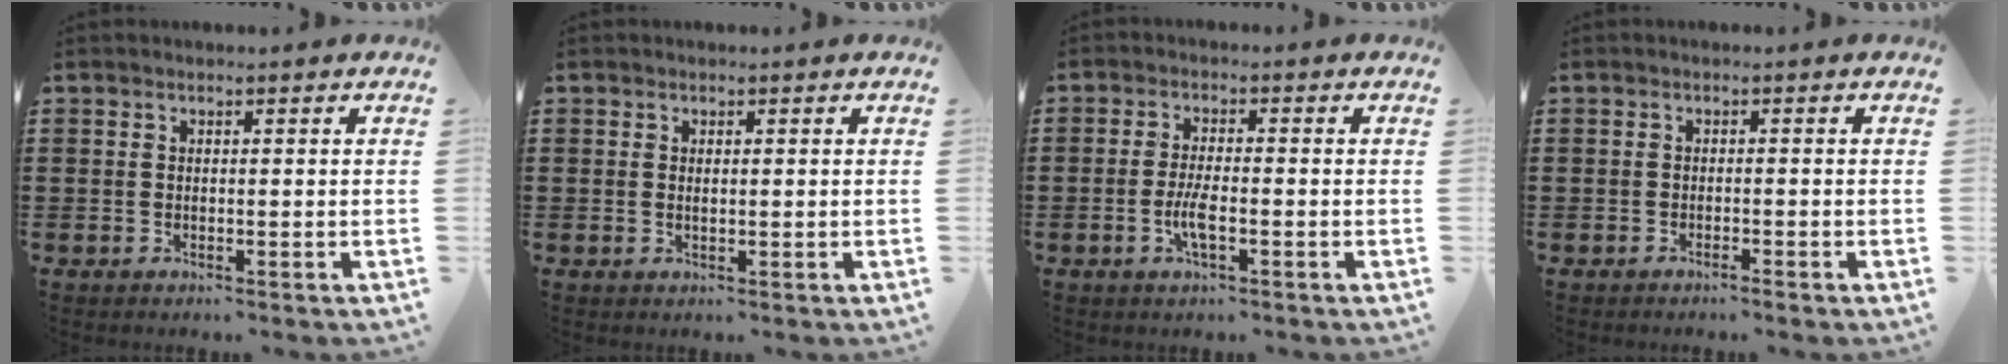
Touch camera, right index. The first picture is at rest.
{"total": 0.8, "force": [0.2, 0.3, 0.7], "torque": [-0.014, 0.002, 0.003]}
{"total": 3.7, "force": [-1.2, 0.9, 3.4], "torque": [-0.073, -0.003, -0.026]}
{"total": 0.8, "force": [-0.7, 0.0, 0.4], "torque": [-0.009, -0.001, -0.013]}